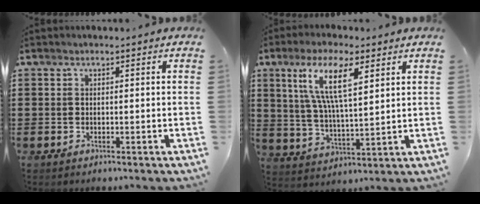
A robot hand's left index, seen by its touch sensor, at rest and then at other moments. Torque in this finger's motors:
{"motor_torque": [1.80, -0.33, 1.05, 0.21]}